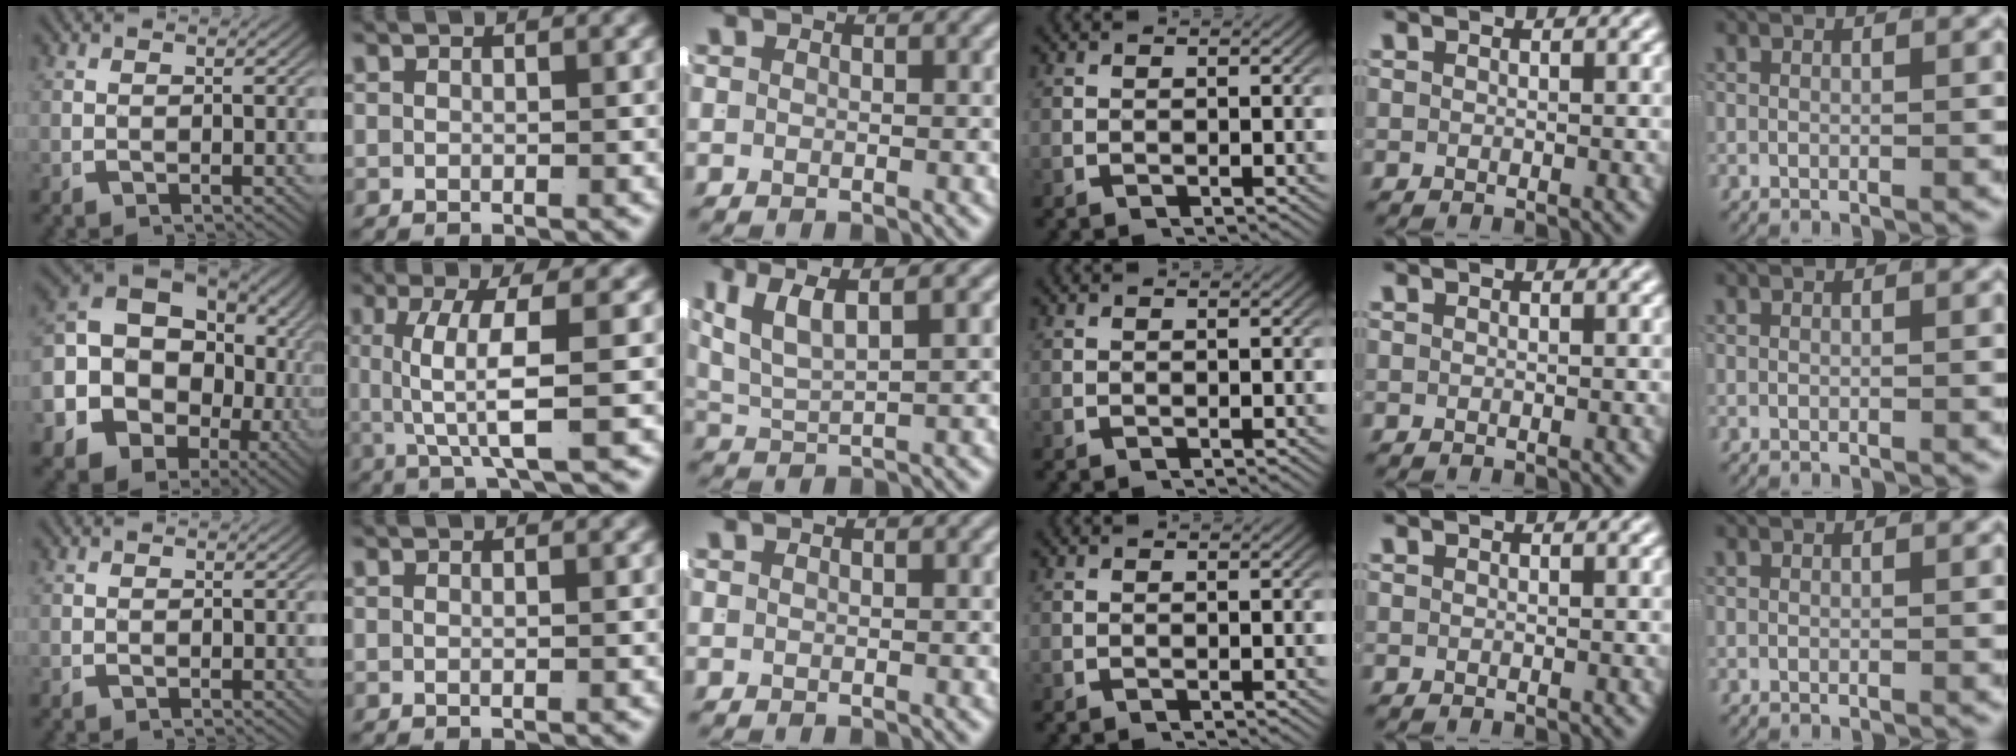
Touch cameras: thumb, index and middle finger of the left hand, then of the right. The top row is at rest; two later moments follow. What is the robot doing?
{"motion": "lift_and_place", "object": "shorts"}